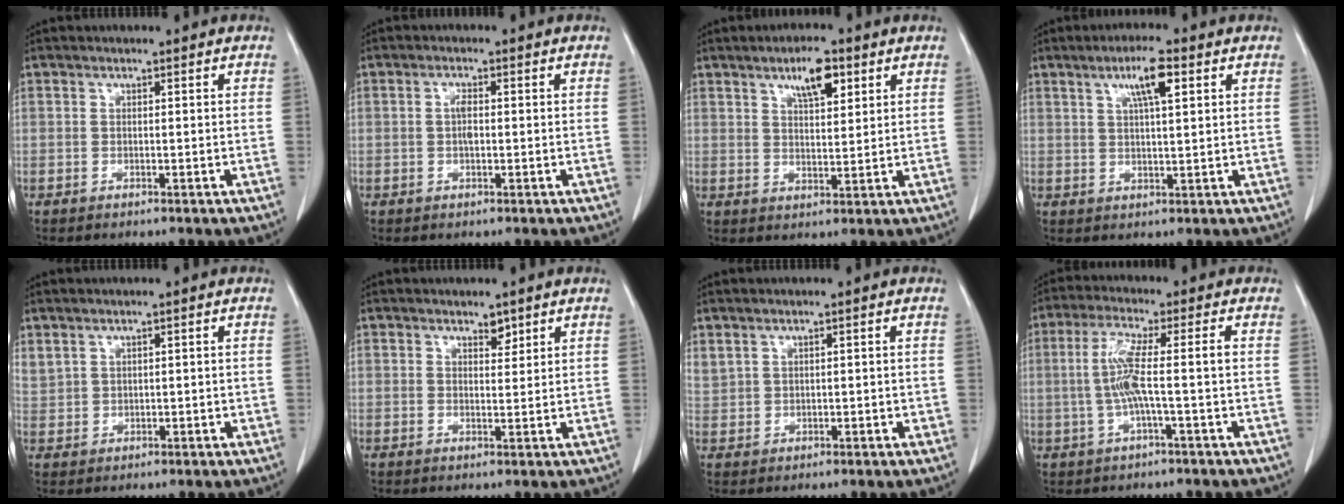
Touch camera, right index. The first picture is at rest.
{"total": 1.9, "force": [-0.1, 0.6, 1.8], "torque": [-0.036, 0.003, -0.003]}
{"total": 5.9, "force": [3.3, 1.8, 4.6], "torque": [-0.078, 0.002, 0.055]}
{"total": 5.7, "force": [2.6, 0.5, 5.0], "torque": [-0.089, 0.006, 0.044]}
{"total": 3.5, "force": [1.8, 2.3, 1.9], "torque": [-0.050, 0.018, 0.053]}
{"total": 1.9, "force": [1.5, 0.8, 0.8], "torque": [-0.010, -0.006, 0.022]}
{"total": 3.4, "force": [1.6, 2.1, 2.1], "torque": [-0.051, 0.018, 0.048]}
{"total": 6.6, "force": [-0.5, -0.2, 6.6], "torque": [-0.139, 0.015, -0.008]}